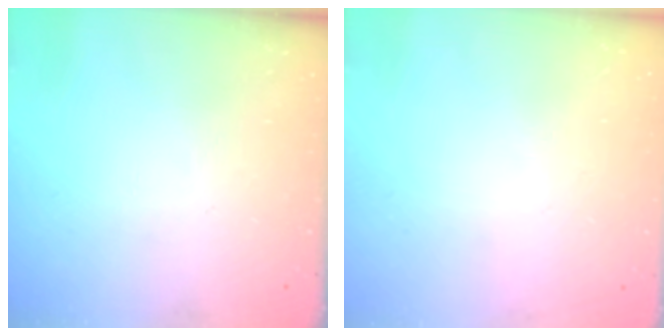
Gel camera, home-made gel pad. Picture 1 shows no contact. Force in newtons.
{"total": 1.6, "press": 1.6, "slide": 0.2}